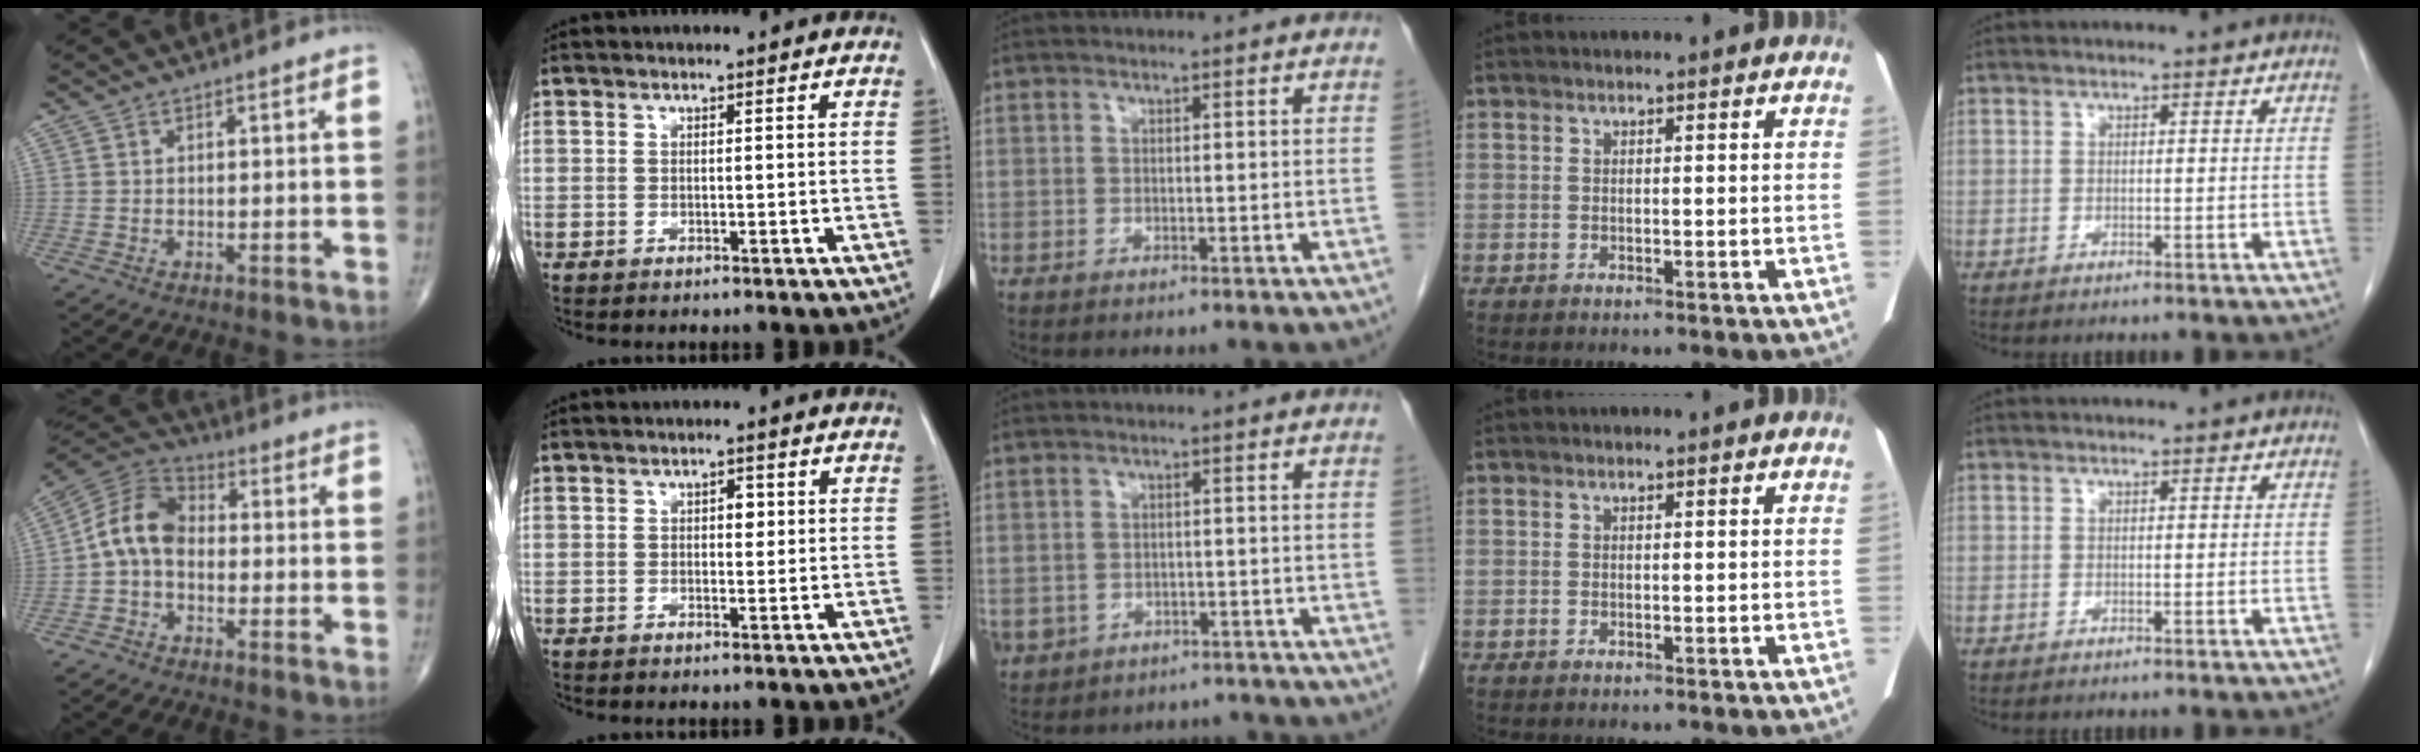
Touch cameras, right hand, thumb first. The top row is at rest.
{"thumb": {"total": 9.2, "force": [-1.2, 6.5, 6.4], "torque": [-0.106, 0.031, -0.039]}, "index": {"total": 1.7, "force": [0.4, 1.0, 1.3], "torque": [-0.014, 0.005, 0.007]}, "middle": {"total": 9.6, "force": [-6.5, 6.6, 2.2], "torque": [-0.050, 0.011, -0.075]}}